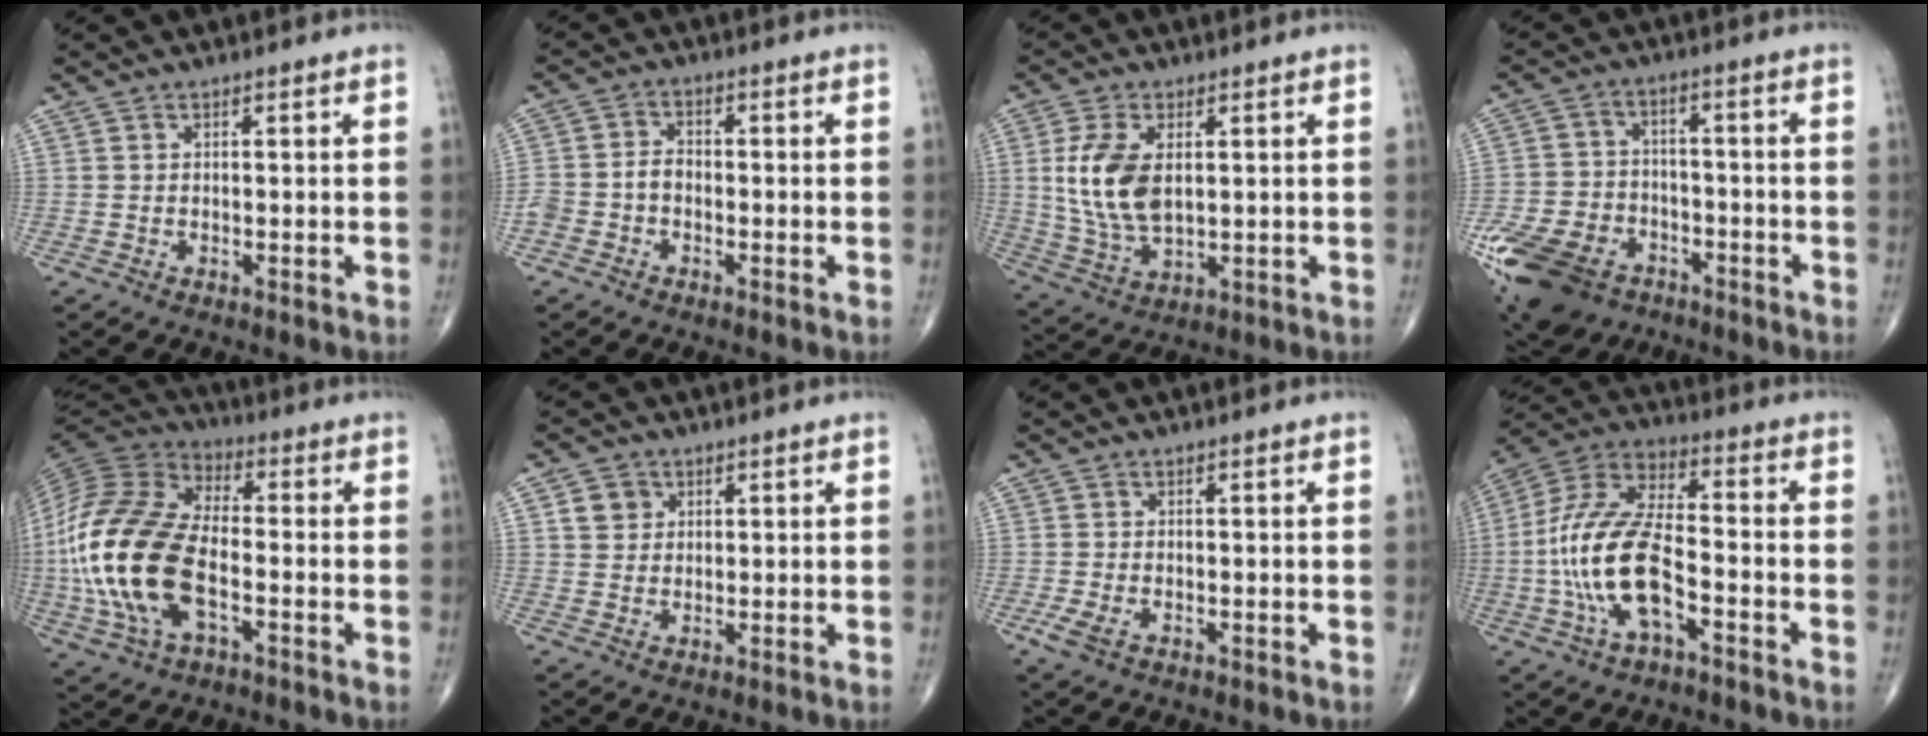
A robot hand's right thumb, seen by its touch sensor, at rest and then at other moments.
{"total": 4.6, "force": [-1.6, 3.5, 2.6], "torque": [-0.048, 0.021, -0.035]}
{"total": 11.4, "force": [1.7, 6.3, 9.4], "torque": [-0.194, -0.012, 0.042]}
{"total": 18.2, "force": [-9.6, 12.4, 9.3], "torque": [-0.201, 0.031, -0.163]}
{"total": 22.9, "force": [-4.4, 12.2, 18.8], "torque": [-0.415, 0.009, -0.083]}
{"total": 4.0, "force": [1.4, 3.5, 1.3], "torque": [-0.007, -0.002, 0.023]}
{"total": 2.8, "force": [-1.1, 1.5, 2.0], "torque": [-0.052, -0.002, -0.020]}
{"total": 17.2, "force": [-4.5, 7.9, 14.7], "torque": [-0.306, 0.039, -0.086]}